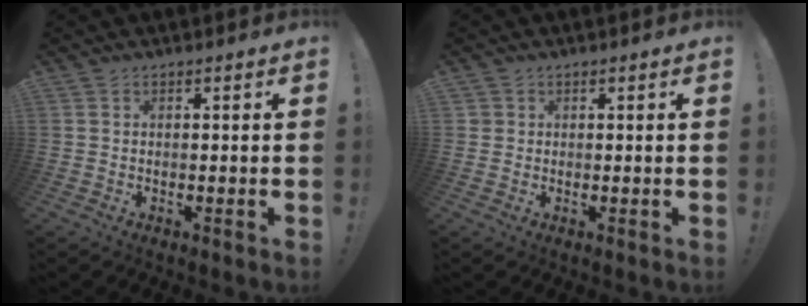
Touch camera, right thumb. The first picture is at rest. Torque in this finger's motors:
{"motor_torque": [-0.21, 0.02, 0.09, -0.01, -0.11]}